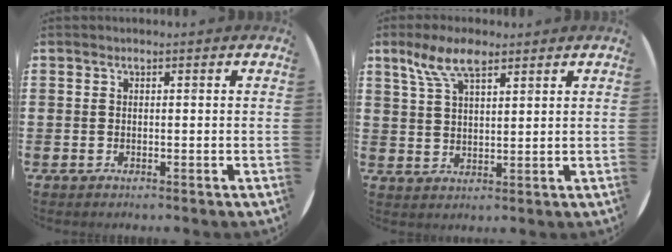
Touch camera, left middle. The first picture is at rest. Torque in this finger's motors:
{"motor_torque": [1.09, -1.04, 0.15, 0.06]}